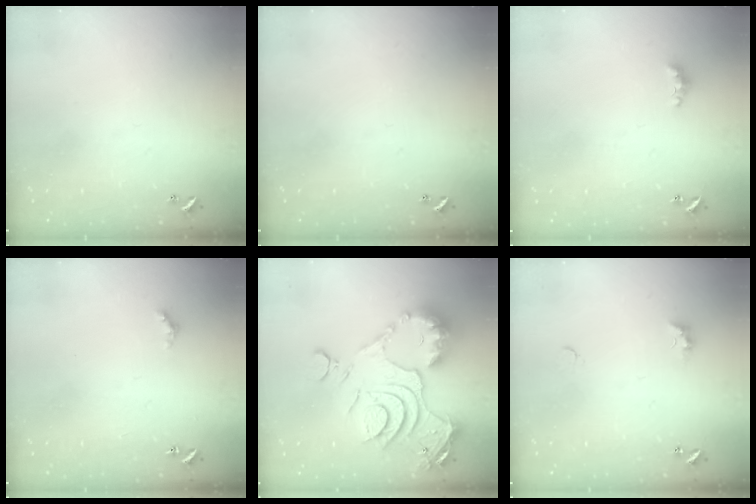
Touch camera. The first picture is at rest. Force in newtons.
{"total": 0.0}
{"total": 2.8, "press": 2.8, "slide": 0.6}
{"total": 1.5, "press": 1.4, "slide": 0.3}
{"total": 19.2, "press": 19.1, "slide": 1.8}
{"total": 2.8, "press": 2.8, "slide": 0.5}